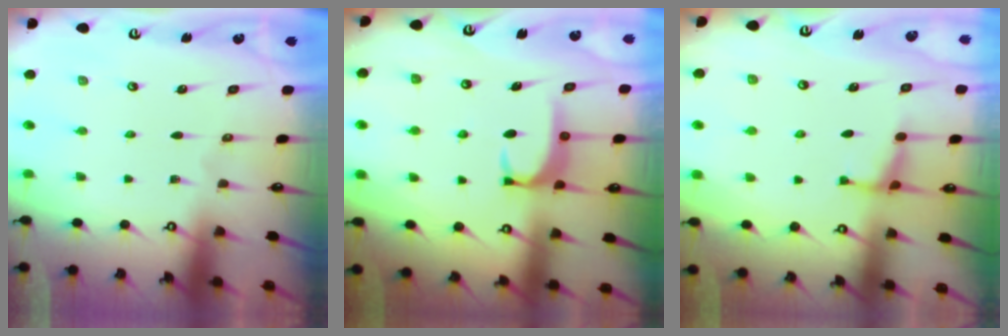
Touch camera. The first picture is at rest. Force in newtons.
{"total": 2.8, "press": 2.8, "slide": 0.4}
{"total": 4.4, "press": 4.4, "slide": 0.2}